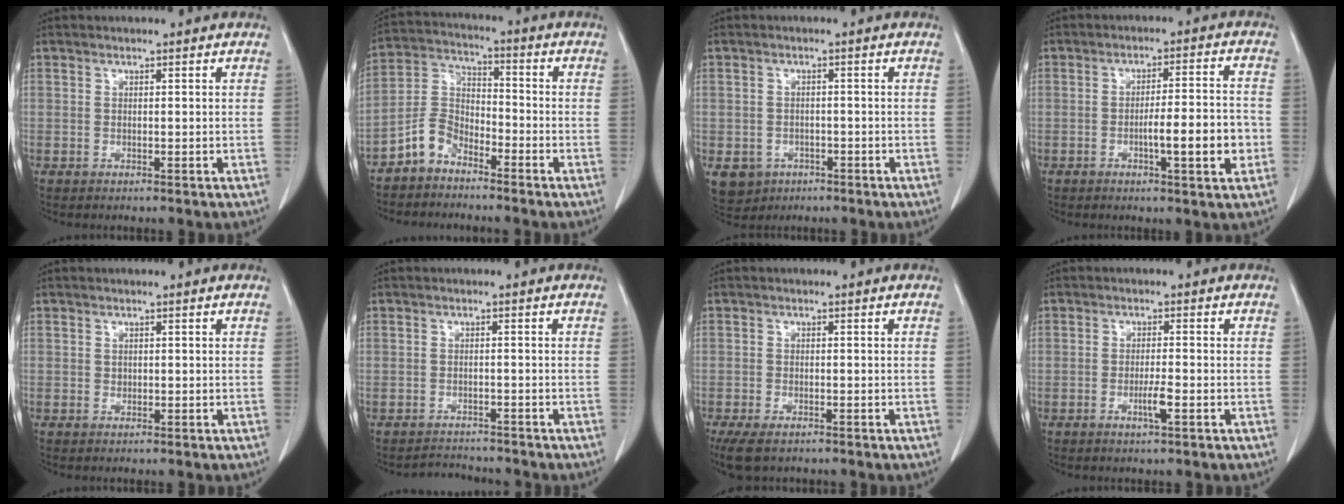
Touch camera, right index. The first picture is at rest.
{"total": 7.1, "force": [-5.0, 4.1, 3.0], "torque": [-0.071, 0.016, -0.104]}
{"total": 7.8, "force": [-3.7, 6.5, 2.3], "torque": [-0.054, 0.006, -0.044]}
{"total": 9.1, "force": [-2.5, 1.4, 8.6], "torque": [-0.131, 0.011, -0.034]}
{"total": 1.0, "force": [0.0, 0.9, 0.5], "torque": [-0.011, 0.009, 0.004]}
{"total": 3.9, "force": [-3.8, 1.1, -0.1], "torque": [-0.002, 0.000, -0.057]}
{"total": 7.4, "force": [-5.0, 3.4, 4.2], "torque": [-0.084, -0.013, -0.080]}
{"total": 3.2, "force": [-1.2, 0.5, 2.9], "torque": [-0.055, -0.001, -0.020]}